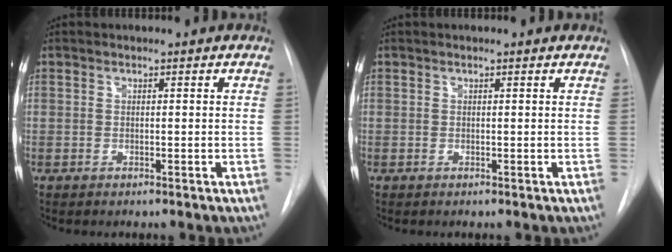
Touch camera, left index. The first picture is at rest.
{"total": 0.5, "force": [-0.5, 0.0, -0.1], "torque": [-0.004, 0.001, -0.007]}